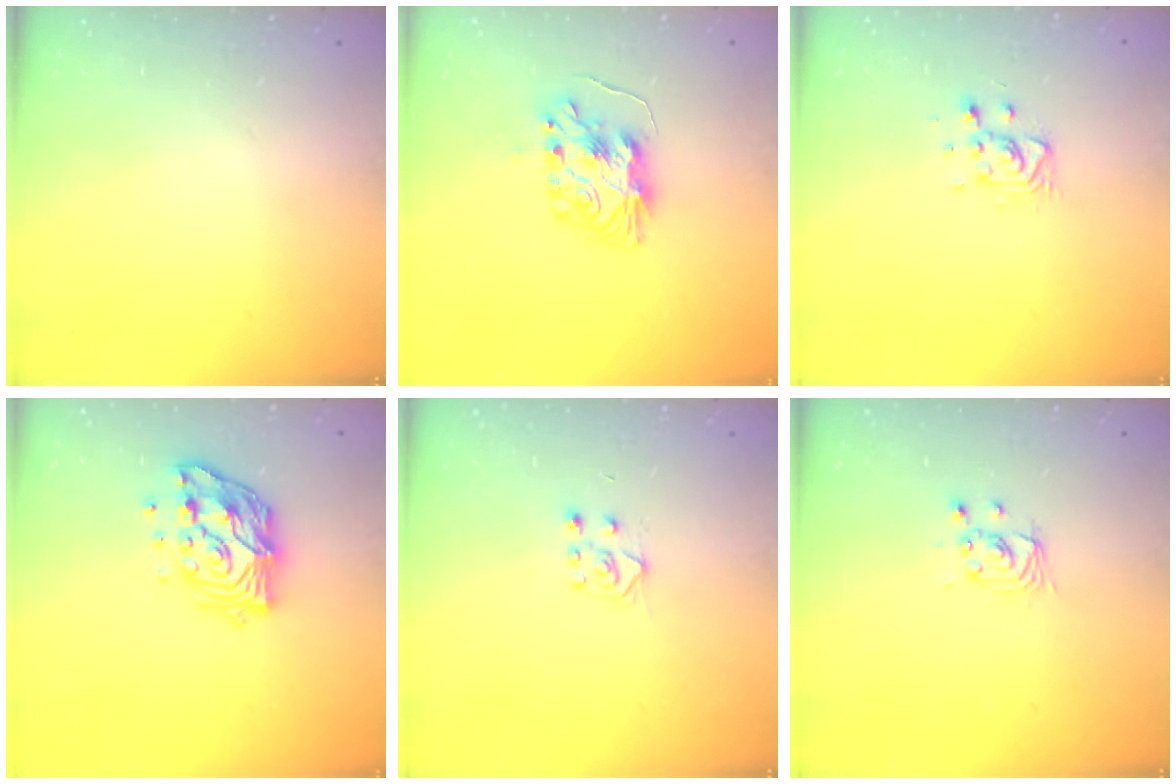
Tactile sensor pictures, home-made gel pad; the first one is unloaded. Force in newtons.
{"total": 9.0, "press": 9.0, "slide": 0.5}
{"total": 9.3, "press": 9.0, "slide": 2.3}
{"total": 15.1, "press": 15.0, "slide": 1.4}
{"total": 6.1, "press": 6.1, "slide": 0.5}
{"total": 2.7, "press": 2.7, "slide": 0.2}